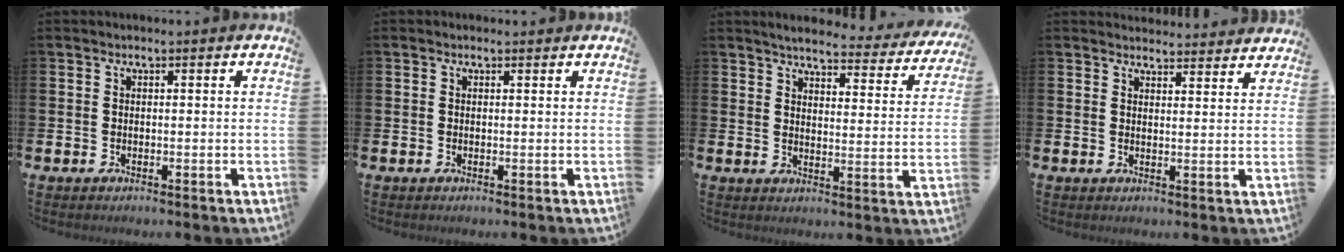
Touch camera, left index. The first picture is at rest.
{"total": 0.0}
{"total": 4.4, "force": [4.2, 0.7, 1.4], "torque": [-0.032, -0.032, 0.064]}
{"total": 3.6, "force": [3.5, 0.4, -0.2], "torque": [0.009, -0.026, 0.063]}